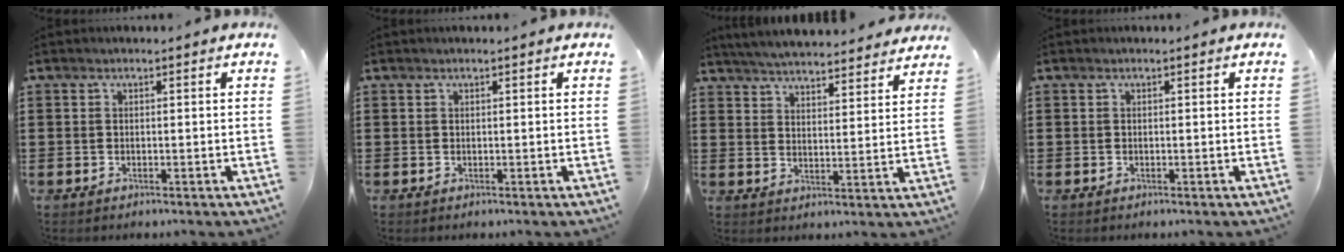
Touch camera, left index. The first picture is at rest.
{"total": 0.0}
{"total": 5.0, "force": [4.9, -0.2, 0.6], "torque": [-0.033, -0.030, 0.086]}
{"total": 0.0}